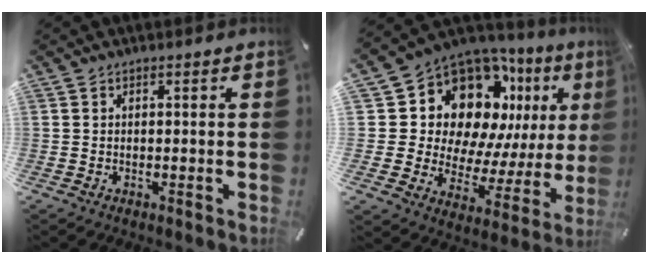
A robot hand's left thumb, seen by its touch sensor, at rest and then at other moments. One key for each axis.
{"total": 15.4, "fx": 8.7, "fy": 10.6, "fz": 7.0, "tx": -0.114, "ty": -0.095, "tz": 0.161}